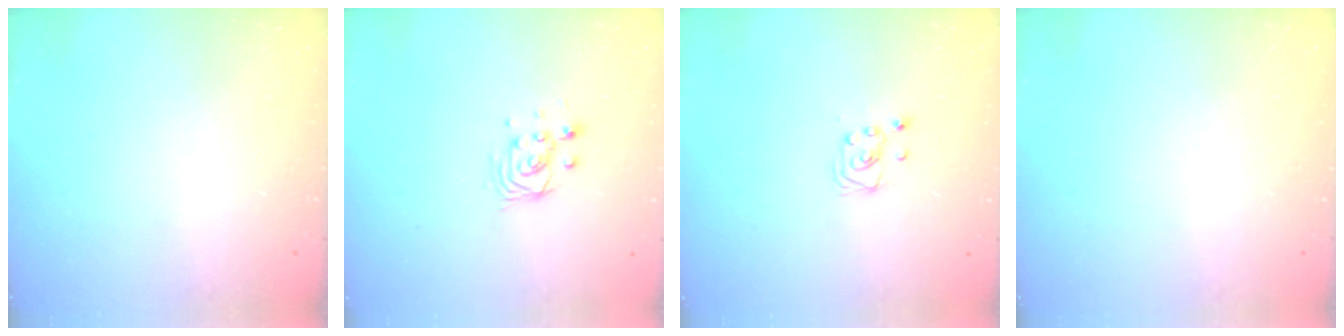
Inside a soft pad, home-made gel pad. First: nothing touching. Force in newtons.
{"total": 4.2, "press": 4.2, "slide": 0.3}
{"total": 2.0, "press": 2.0, "slide": 0.2}
{"total": 0.0}